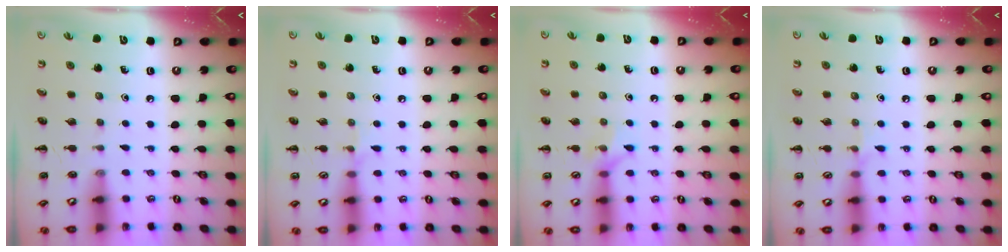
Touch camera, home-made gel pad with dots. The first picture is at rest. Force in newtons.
{"total": 4.5, "press": 4.2, "slide": 1.5}
{"total": 6.1, "press": 6.1, "slide": 0.4}
{"total": 4.5, "press": 4.2, "slide": 1.5}